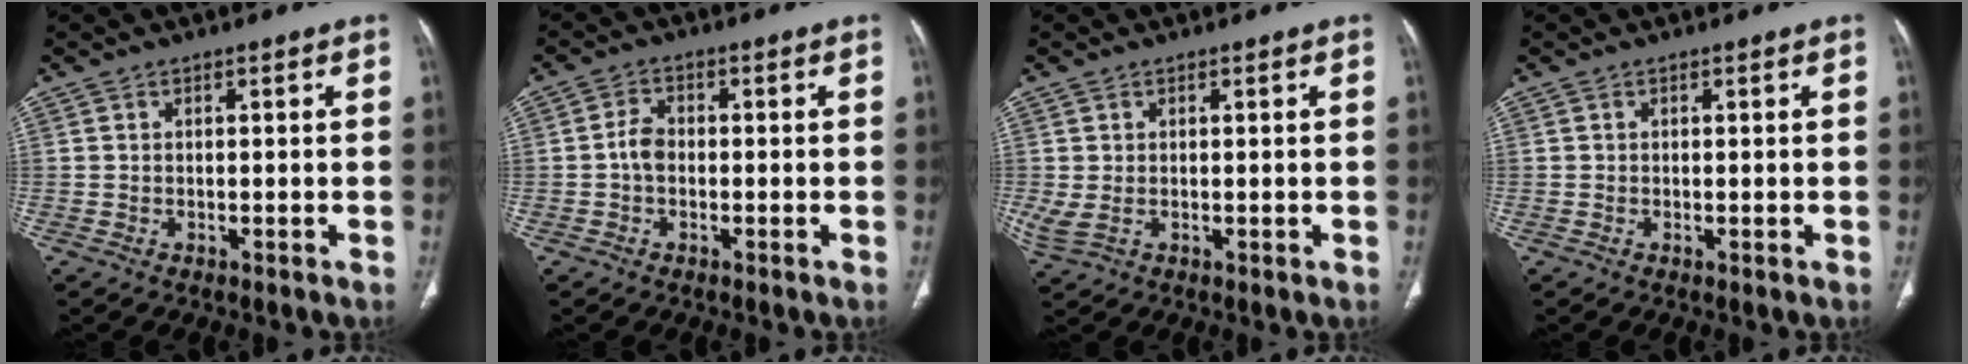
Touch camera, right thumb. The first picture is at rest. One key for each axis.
{"total": 3.2, "fx": -0.6, "fy": 2.2, "fz": 2.2, "tx": -0.035, "ty": 0.010, "tz": -0.018}
{"total": 3.1, "fx": 0.0, "fy": 1.7, "fz": 2.6, "tx": -0.074, "ty": 0.002, "tz": 0.010}
{"total": 0.0}